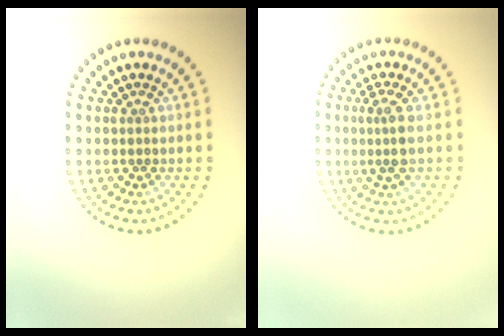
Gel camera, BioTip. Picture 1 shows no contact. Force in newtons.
{"total": 2.2, "press": 1.8, "slide": 1.2}